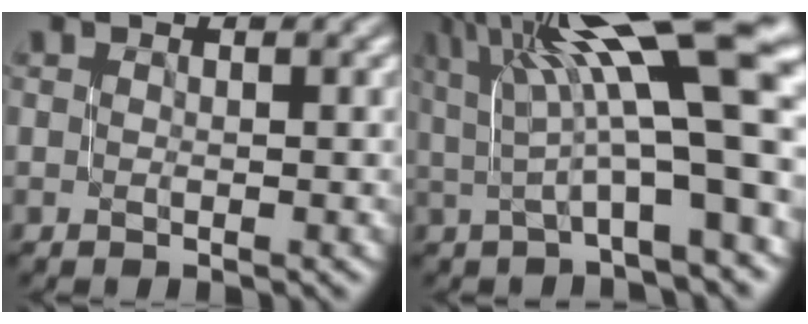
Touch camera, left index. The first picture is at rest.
{"total": 14.6, "force": [4.1, 3.2, 13.6], "torque": [-0.197, 0.020, 0.071]}